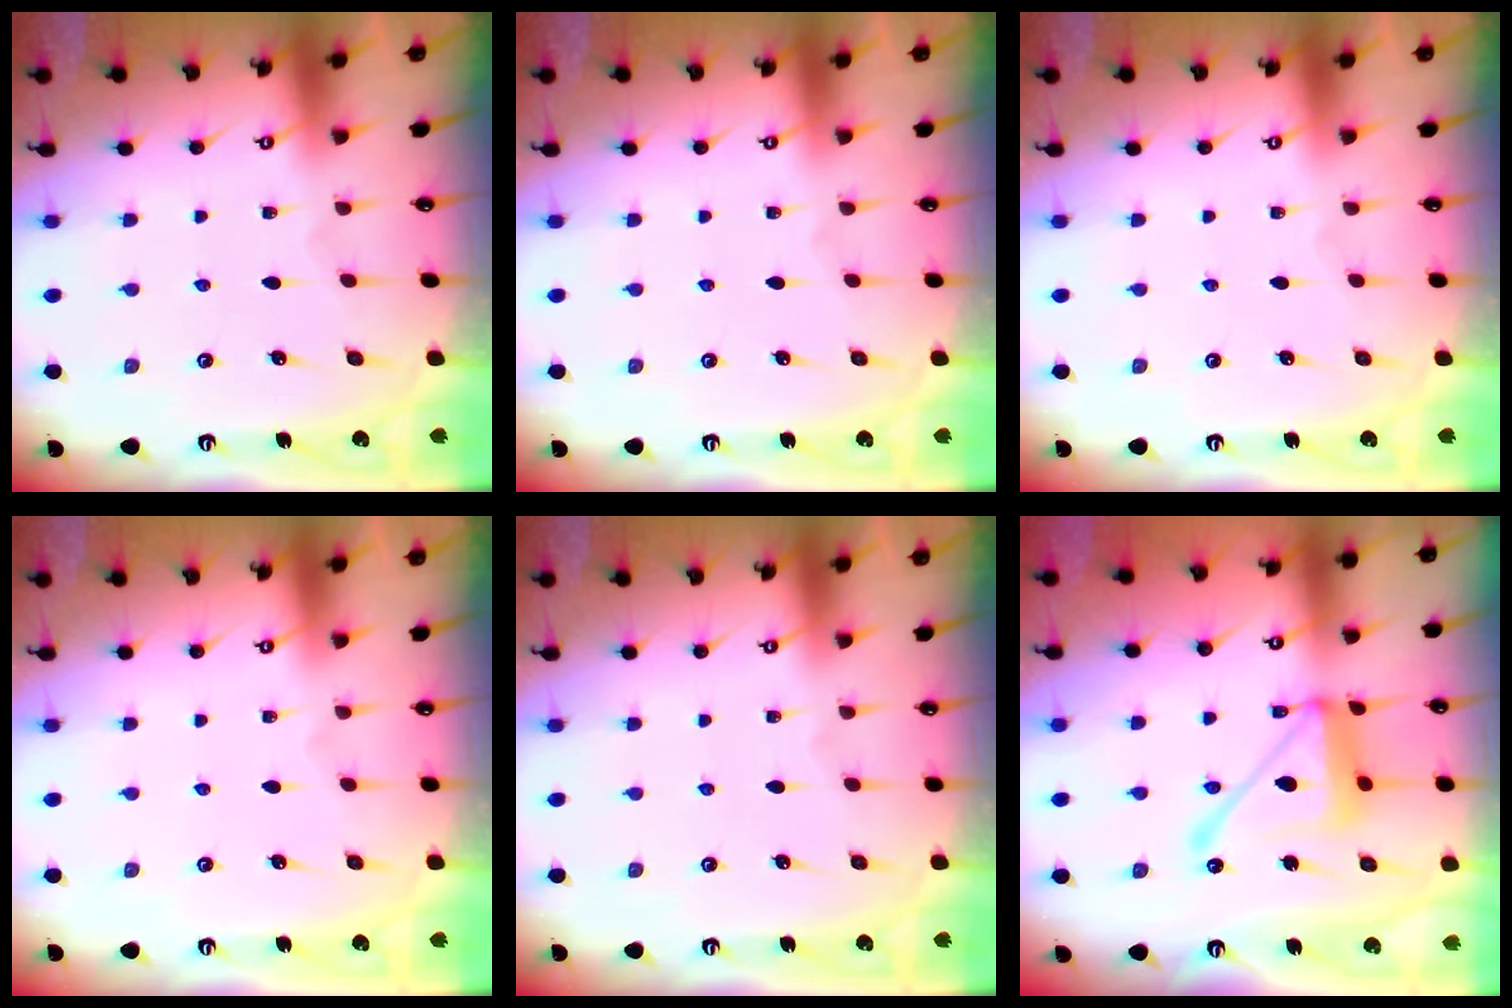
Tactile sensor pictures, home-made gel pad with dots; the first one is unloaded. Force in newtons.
{"total": 0.0}
{"total": 0.0}
{"total": 0.0}
{"total": 0.0}
{"total": 15.2, "press": 15.1, "slide": 1.3}